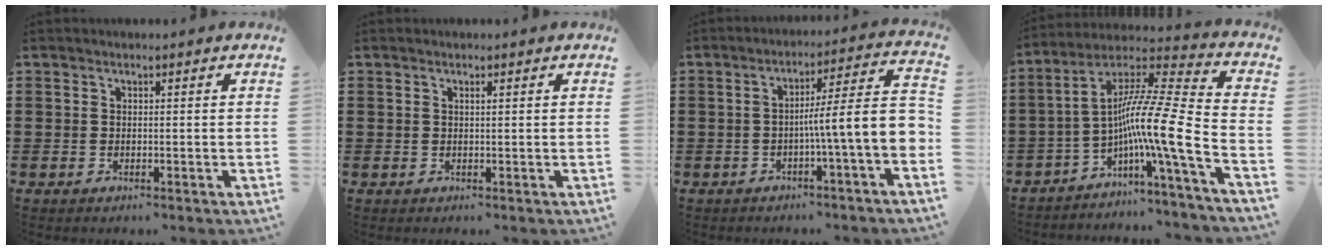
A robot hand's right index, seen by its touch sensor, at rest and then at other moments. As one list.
[{"total": 0.6, "force": [0.2, 0.1, 0.5], "torque": [-0.011, 0.000, 0.005]}, {"total": 9.3, "force": [-1.7, 0.5, 9.1], "torque": [-0.144, -0.024, -0.036]}, {"total": 14.3, "force": [-4.2, 1.1, 13.6], "torque": [-0.259, -0.019, -0.092]}]